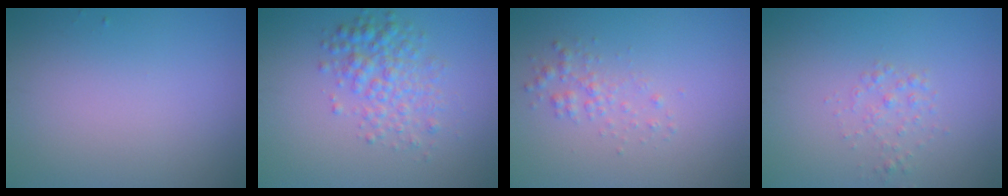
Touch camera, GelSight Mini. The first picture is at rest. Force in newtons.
{"total": 3.7, "press": 3.7, "slide": 0.0}
{"total": 1.6, "press": 1.6, "slide": 0.0}
{"total": 1.4, "press": 1.4, "slide": 0.0}